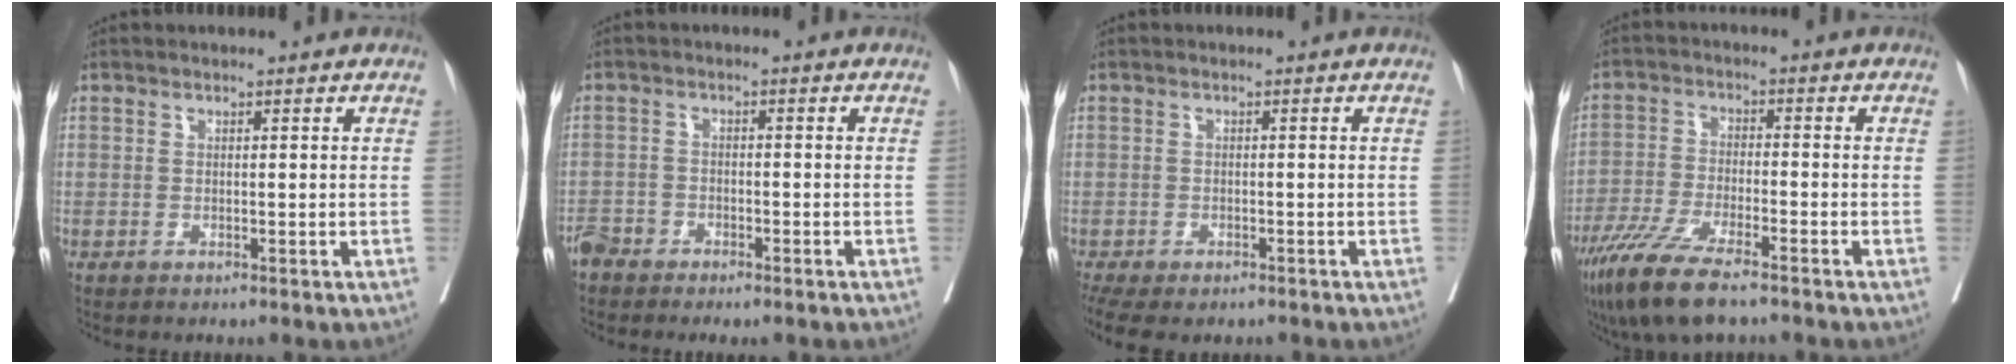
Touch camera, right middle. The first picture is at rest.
{"total": 3.0, "force": [-2.8, 0.7, 0.8], "torque": [-0.011, -0.003, -0.053]}
{"total": 8.7, "force": [-6.1, 4.6, 4.2], "torque": [-0.085, -0.010, -0.083]}
{"total": 10.5, "force": [-7.5, 1.7, 7.2], "torque": [-0.139, -0.030, -0.131]}